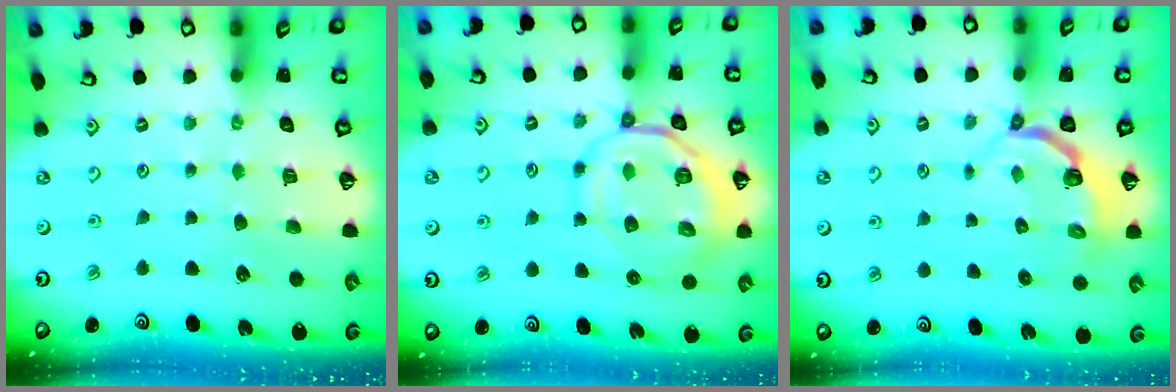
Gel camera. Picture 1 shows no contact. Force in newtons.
{"total": 10.2, "press": 10.0, "slide": 1.8}
{"total": 3.9, "press": 3.0, "slide": 2.6}